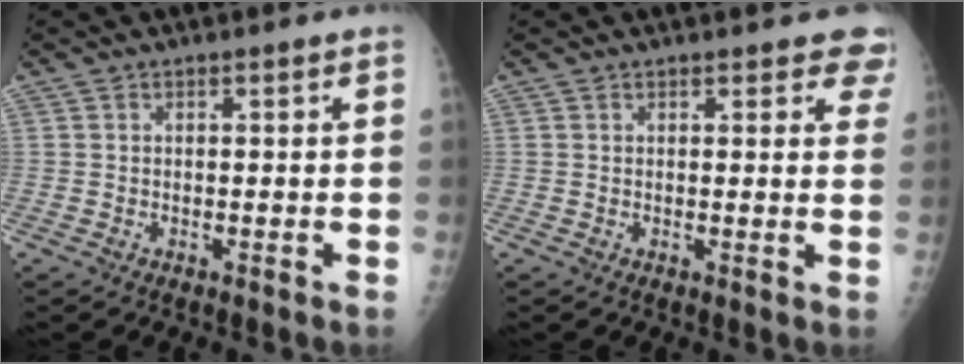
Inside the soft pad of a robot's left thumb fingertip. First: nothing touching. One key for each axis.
{"total": 4.5, "fx": 3.8, "fy": 1.9, "fz": 1.6, "tx": 0.017, "ty": -0.013, "tz": 0.029}